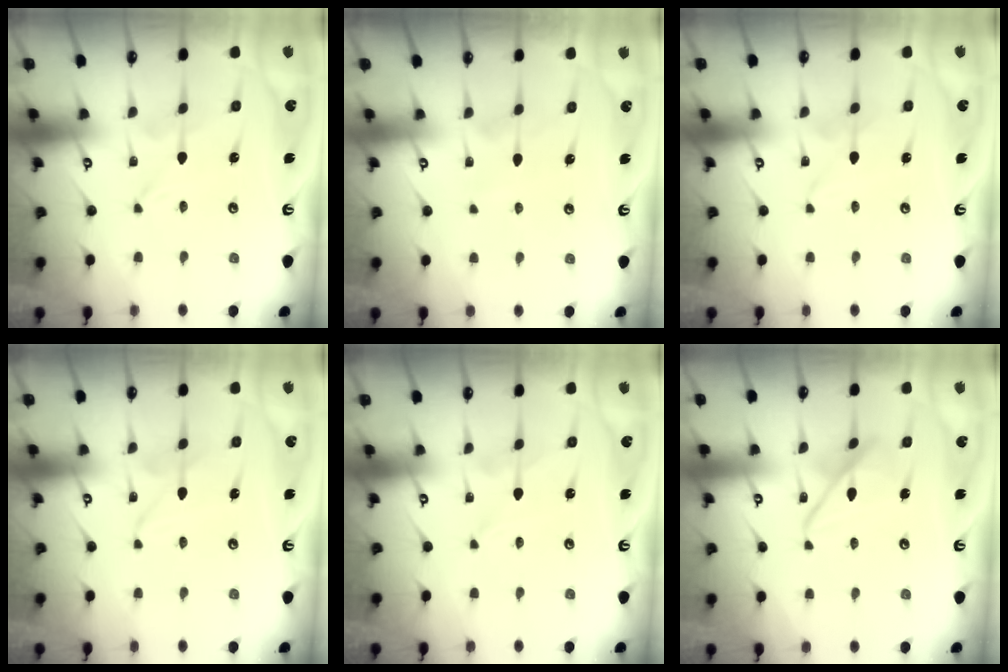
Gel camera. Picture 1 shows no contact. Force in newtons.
{"total": 3.9, "press": 3.8, "slide": 0.4}
{"total": 2.3, "press": 2.3, "slide": 0.2}
{"total": 0.9, "press": 0.9, "slide": 0.2}
{"total": 0.8, "press": 0.8, "slide": 0.1}
{"total": 10.5, "press": 10.4, "slide": 0.7}